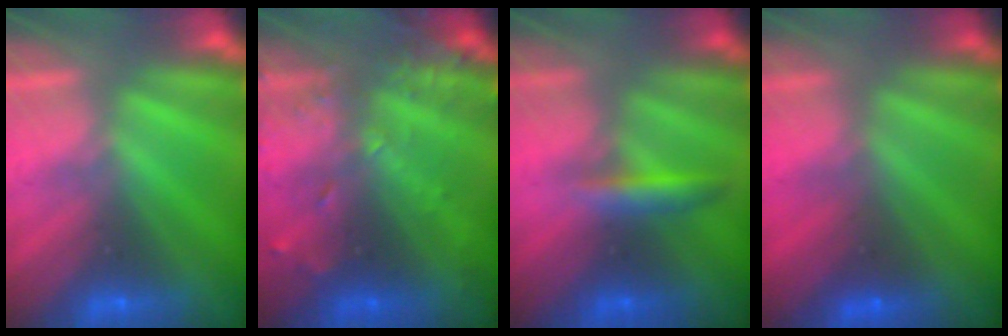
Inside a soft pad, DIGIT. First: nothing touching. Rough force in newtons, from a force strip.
{"total": 7.5}
{"total": 2.9}
{"total": 1.6}